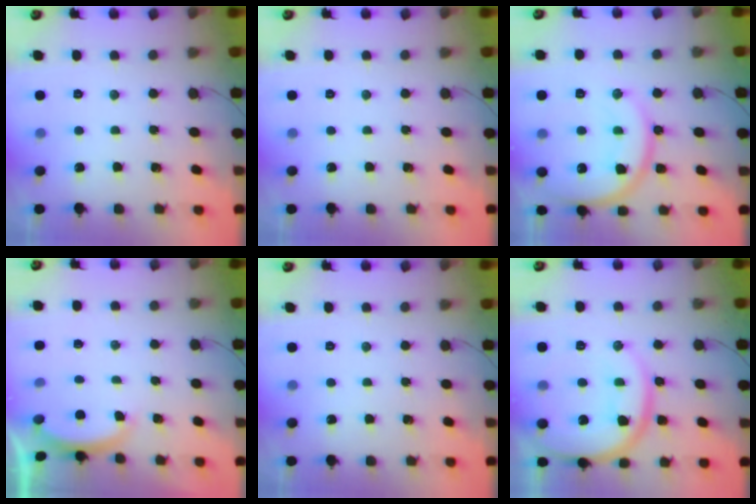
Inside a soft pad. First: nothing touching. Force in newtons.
{"total": 0.0}
{"total": 16.5, "press": 16.4, "slide": 1.6}
{"total": 1.3, "press": 1.2, "slide": 0.5}
{"total": 0.0}
{"total": 16.9, "press": 16.9, "slide": 1.3}